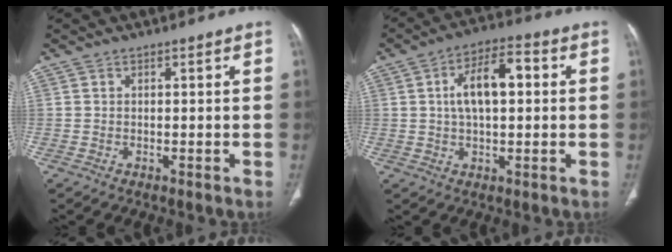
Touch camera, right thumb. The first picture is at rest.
{"total": 10.2, "force": [1.6, 4.9, 8.8], "torque": [-0.148, 0.022, 0.021]}